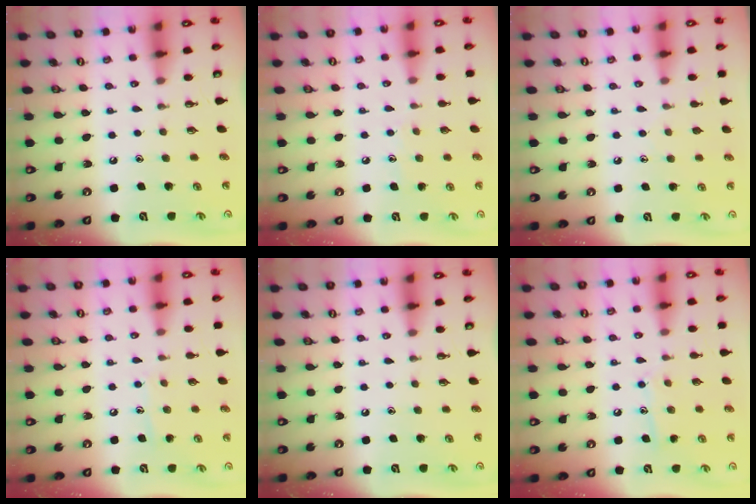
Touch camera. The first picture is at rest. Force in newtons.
{"total": 5.1, "press": 5.1, "slide": 0.6}
{"total": 3.8, "press": 3.8, "slide": 0.4}
{"total": 6.3, "press": 6.3, "slide": 0.5}
{"total": 0.0}
{"total": 7.8, "press": 7.8, "slide": 0.6}